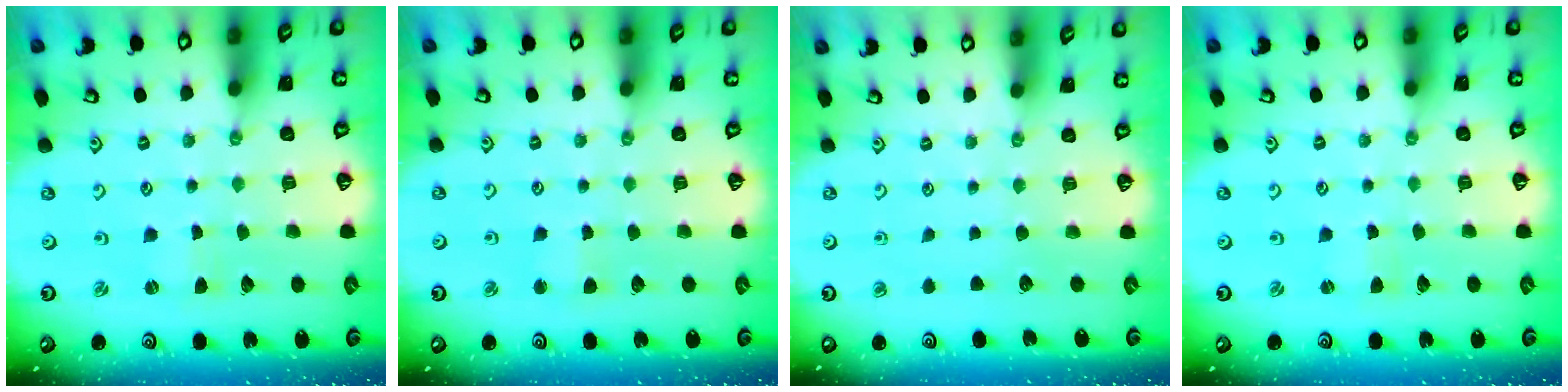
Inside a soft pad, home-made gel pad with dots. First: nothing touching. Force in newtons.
{"total": 3.0, "press": 3.0, "slide": 0.2}
{"total": 0.0}
{"total": 0.9, "press": 0.8, "slide": 0.1}